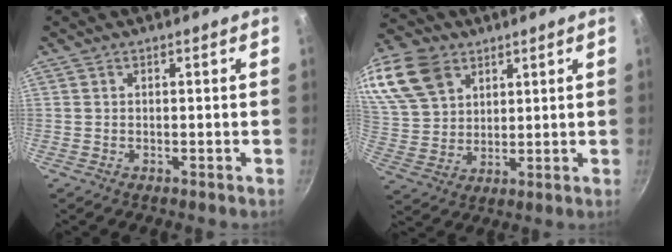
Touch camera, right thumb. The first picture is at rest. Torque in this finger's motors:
{"motor_torque": [0.11, 0.26, 0.29, -0.13, 0.23]}